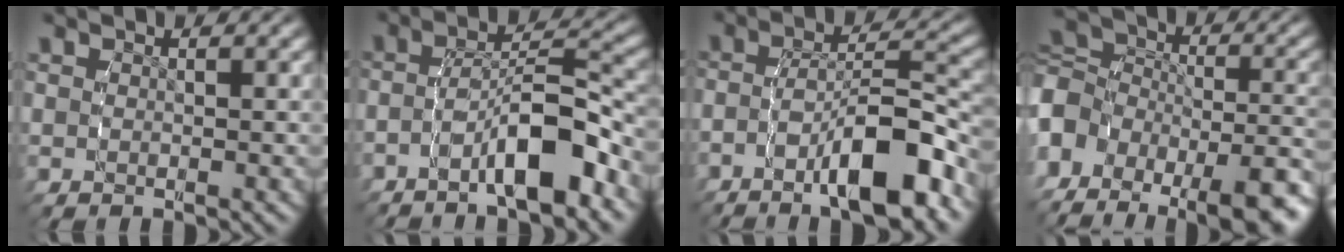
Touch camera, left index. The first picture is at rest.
{"total": 5.5, "force": [-3.5, 1.6, 3.9], "torque": [-0.064, 0.003, -0.054]}
{"total": 6.8, "force": [-4.1, 2.2, 5.0], "torque": [-0.080, -0.002, -0.061]}
{"total": 11.6, "force": [-3.9, 8.8, 6.4], "torque": [-0.128, -0.029, -0.066]}